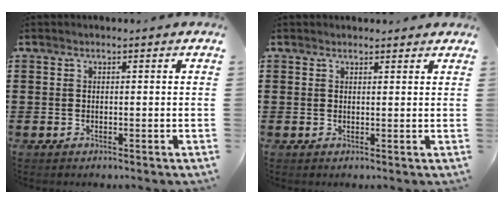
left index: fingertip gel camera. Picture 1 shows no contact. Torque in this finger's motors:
{"motor_torque": [2.14, 0.00, 0.04, -0.05]}